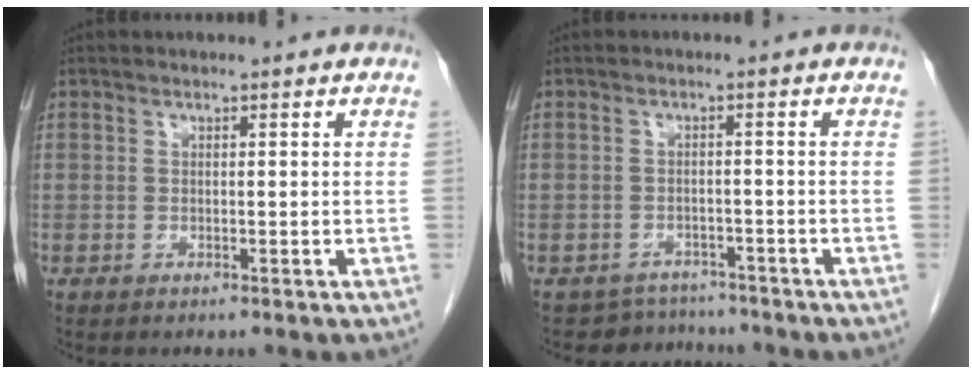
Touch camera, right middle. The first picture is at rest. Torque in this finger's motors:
{"motor_torque": [-0.54, -0.16, -0.03, -0.04]}